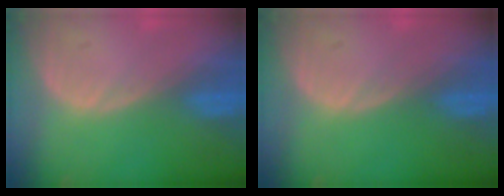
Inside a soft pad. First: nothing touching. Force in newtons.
{"total": 0.0}